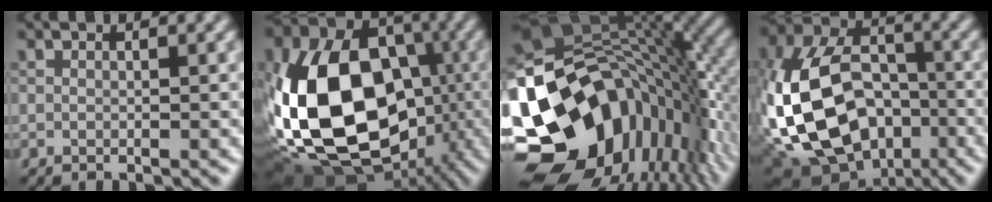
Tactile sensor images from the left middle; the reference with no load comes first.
{"total": 18.5, "force": [-3.0, 13.3, 12.5], "torque": [-0.265, -0.019, -0.040]}
{"total": 19.0, "force": [-5.3, 12.4, 13.4], "torque": [-0.266, -0.007, -0.095]}
{"total": 15.1, "force": [-3.4, 10.5, 10.2], "torque": [-0.241, -0.010, -0.059]}